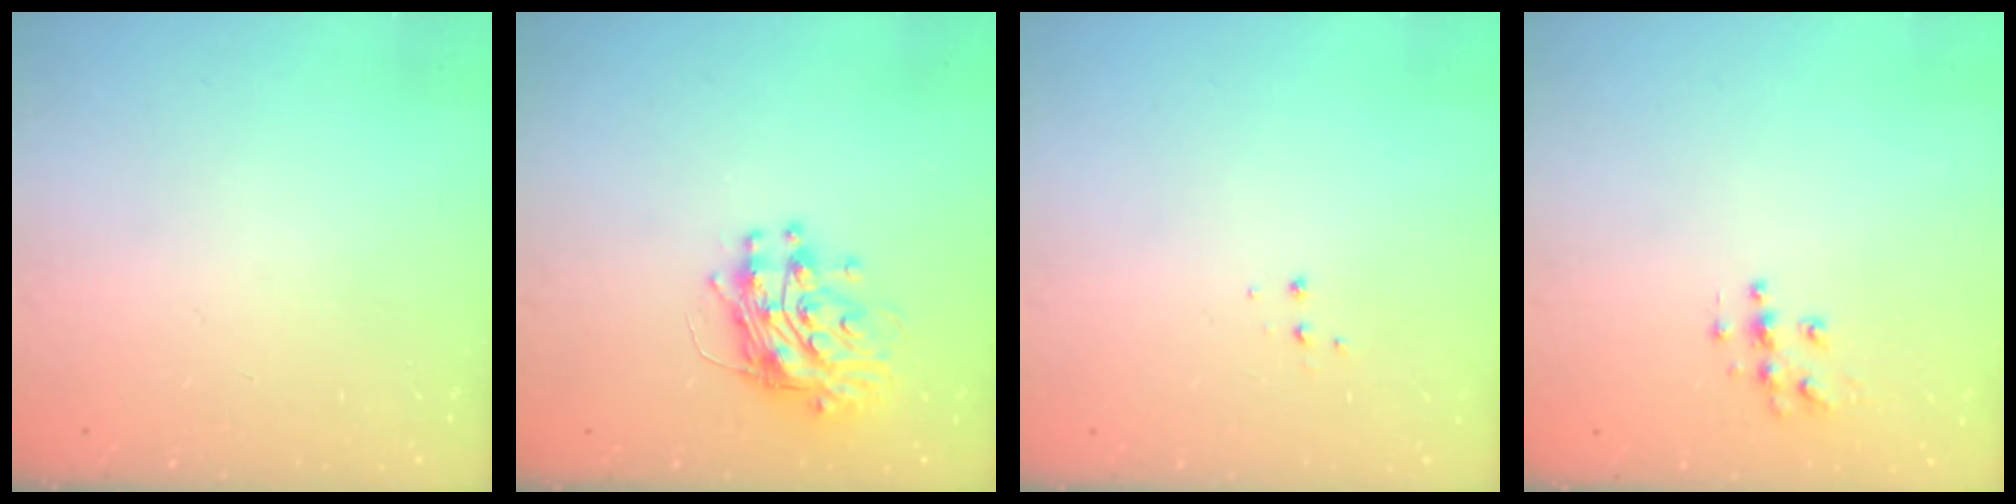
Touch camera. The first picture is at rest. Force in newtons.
{"total": 12.0, "press": 11.9, "slide": 1.2}
{"total": 3.9, "press": 3.9, "slide": 0.5}
{"total": 6.1, "press": 6.1, "slide": 0.3}